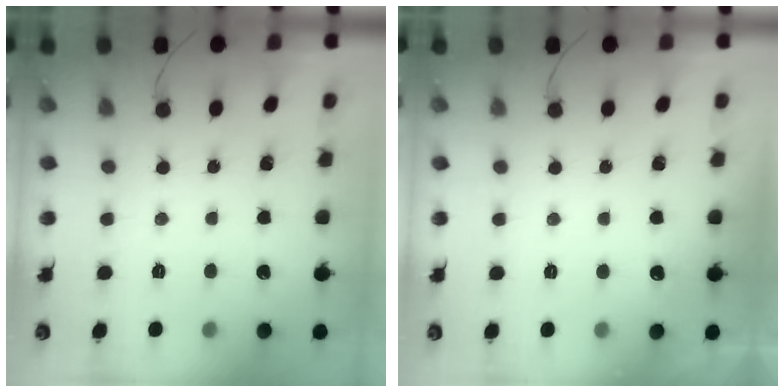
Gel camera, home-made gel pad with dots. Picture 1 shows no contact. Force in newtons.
{"total": 7.4, "press": 2.7, "slide": 6.9}